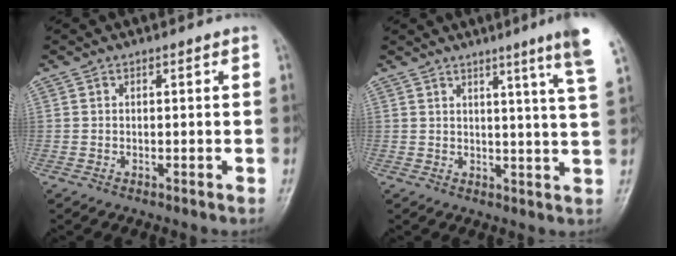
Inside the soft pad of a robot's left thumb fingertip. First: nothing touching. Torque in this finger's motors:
{"motor_torque": [3.28, 1.73, 1.27, -1.50, -0.01]}